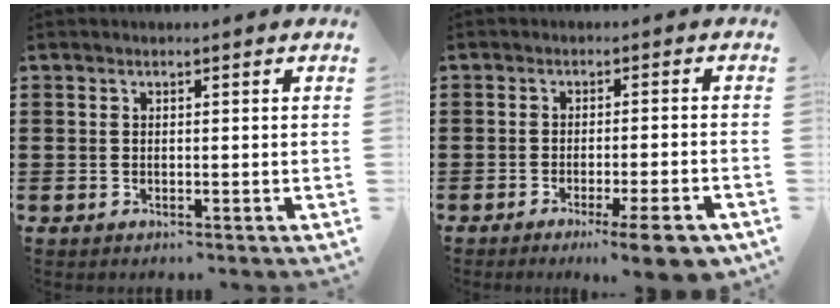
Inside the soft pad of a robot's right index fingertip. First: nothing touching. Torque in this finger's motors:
{"motor_torque": [1.12, -1.02, 0.25, 0.13]}